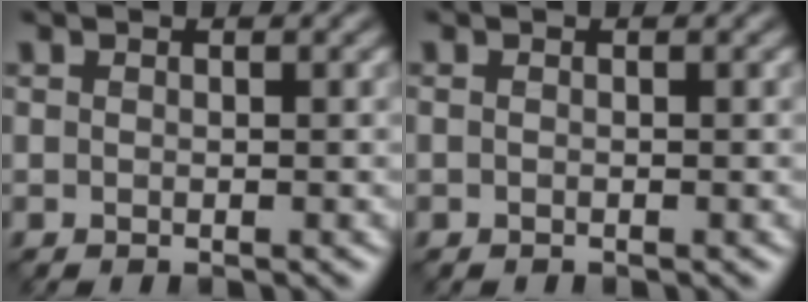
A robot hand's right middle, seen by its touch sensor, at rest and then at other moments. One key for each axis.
{"total": 0.0}